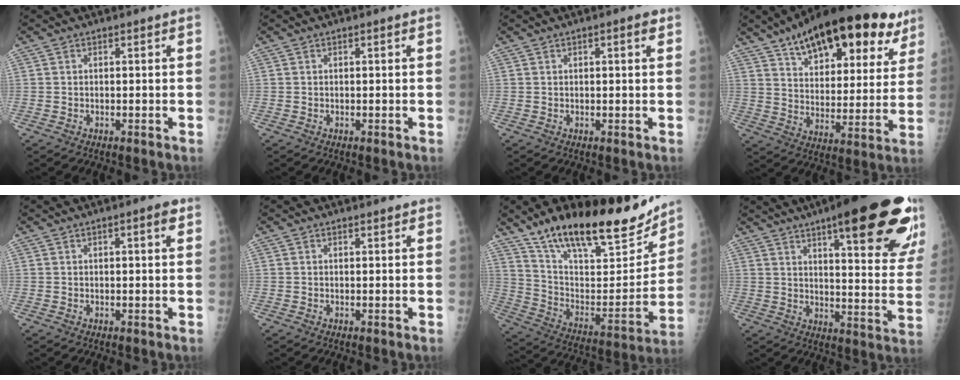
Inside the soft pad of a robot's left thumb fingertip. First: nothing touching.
{"total": 0.0}
{"total": 1.9, "force": [0.9, 0.5, 1.6], "torque": [-0.021, 0.001, 0.009]}
{"total": 27.0, "force": [16.6, 11.9, 17.6], "torque": [-0.233, -0.034, 0.245]}
{"total": 2.4, "force": [1.0, 0.5, 2.1], "torque": [-0.026, 0.001, 0.011]}
{"total": 0.7, "force": [0.6, 0.2, 0.3], "torque": [-0.005, -0.003, 0.009]}
{"total": 27.4, "force": [20.0, 9.6, 16.1], "torque": [-0.219, -0.069, 0.328]}
{"total": 27.8, "force": [16.4, 6.2, 21.5], "torque": [-0.239, -0.047, 0.218]}